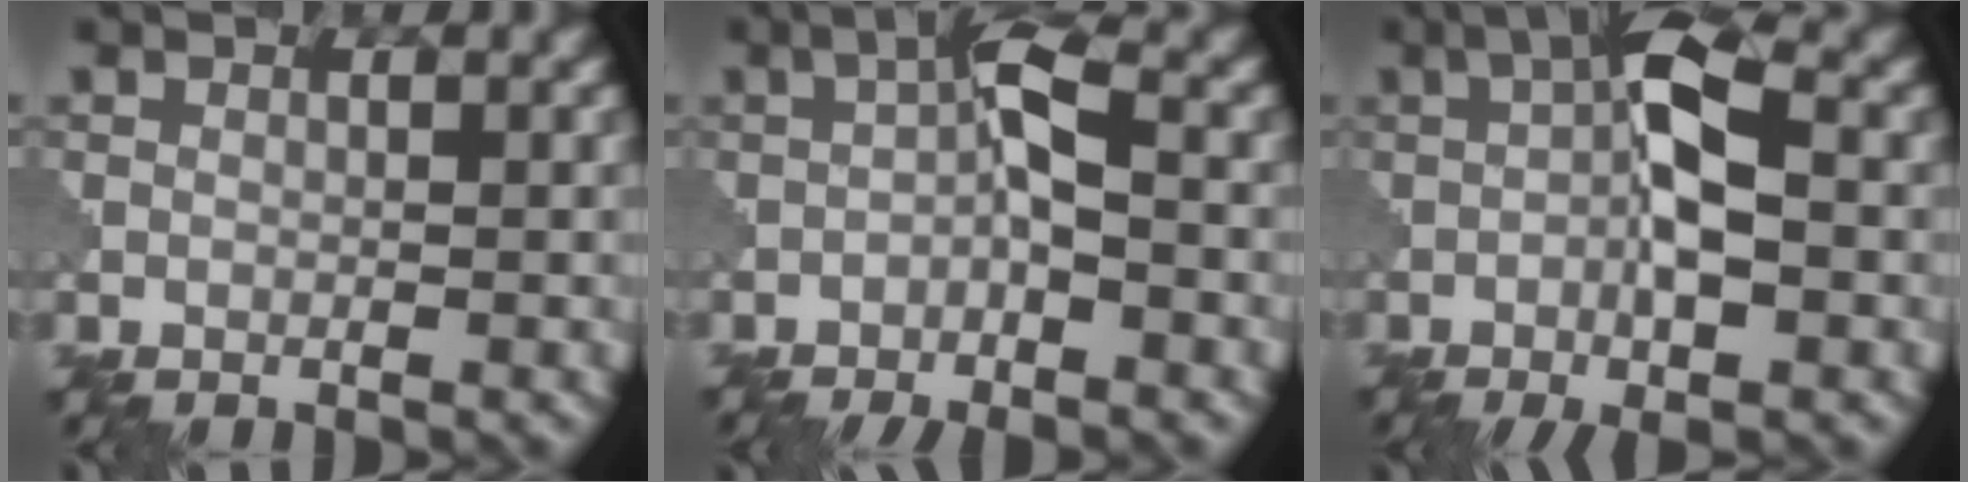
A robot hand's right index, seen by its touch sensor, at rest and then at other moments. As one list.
[{"total": 5.4, "force": [-1.7, 1.5, 4.9], "torque": [-0.083, 0.012, -0.042]}, {"total": 7.5, "force": [-1.0, 2.2, 7.1], "torque": [-0.115, 0.013, -0.026]}]